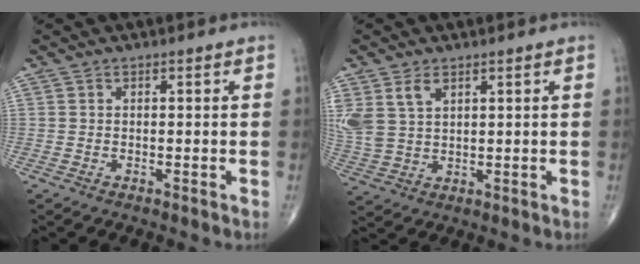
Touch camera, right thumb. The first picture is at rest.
{"total": 7.5, "force": [3.4, 4.7, 4.9], "torque": [-0.109, -0.003, 0.082]}